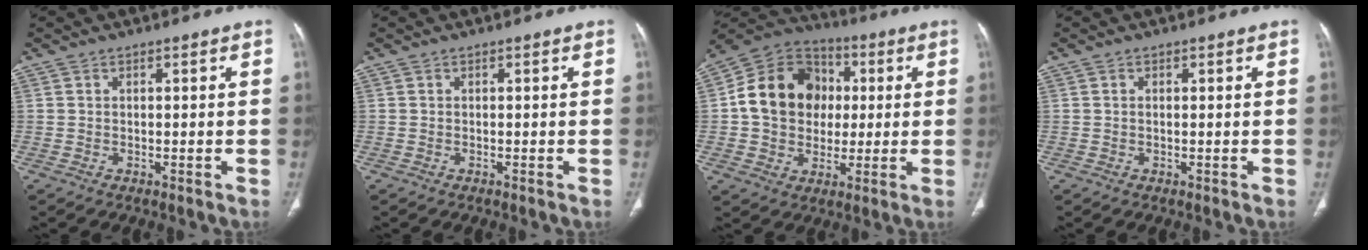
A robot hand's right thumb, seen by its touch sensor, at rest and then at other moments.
{"total": 0.0}
{"total": 16.4, "force": [1.4, 13.6, 9.0], "torque": [-0.128, 0.023, 0.020]}
{"total": 0.0}